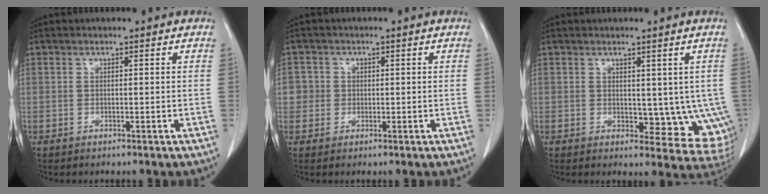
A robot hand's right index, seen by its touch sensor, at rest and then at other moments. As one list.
[{"total": 2.6, "force": [0.2, 2.6, 0.0], "torque": [0.016, 0.008, 0.000]}, {"total": 8.6, "force": [0.6, 4.7, 7.2], "torque": [-0.062, -0.014, 0.015]}]